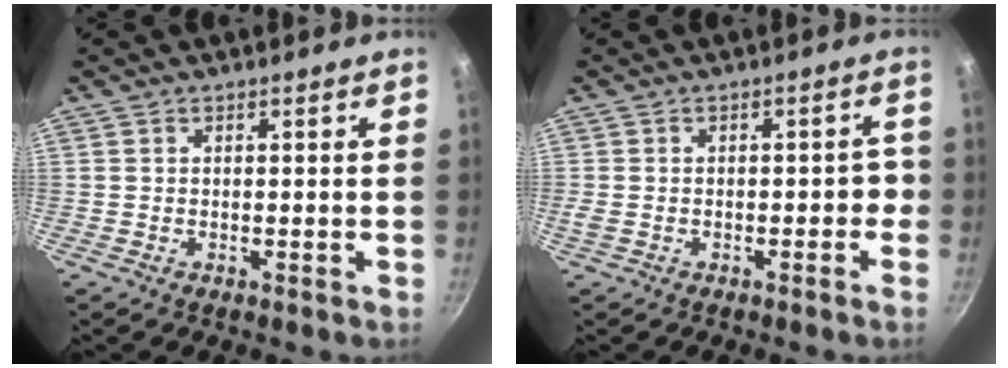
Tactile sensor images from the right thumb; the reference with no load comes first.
{"total": 4.2, "force": [-1.3, 2.3, 3.2], "torque": [-0.024, 0.026, -0.020]}